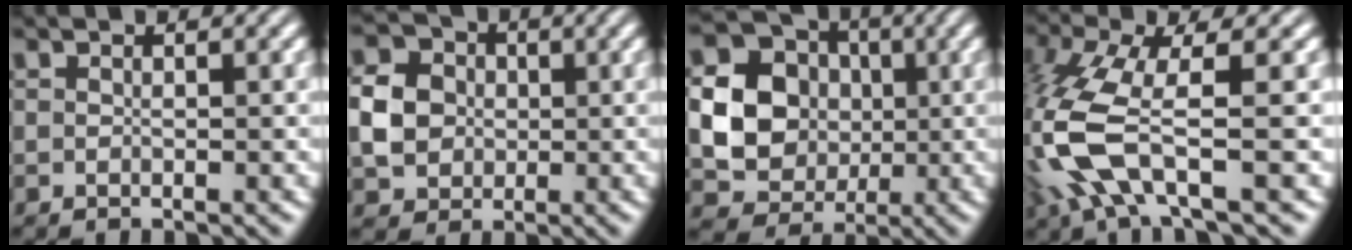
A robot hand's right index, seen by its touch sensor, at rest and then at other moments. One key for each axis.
{"total": 4.6, "fx": 0.6, "fy": 3.8, "fz": 2.6, "tx": -0.048, "ty": -0.014, "tz": 0.018}
{"total": 18.7, "fx": 1.9, "fy": 17.0, "fz": 7.7, "tx": -0.184, "ty": -0.047, "tz": 0.027}
{"total": 5.8, "fx": -0.5, "fy": 1.8, "fz": 5.5, "tx": -0.153, "ty": -0.023, "tz": 0.004}